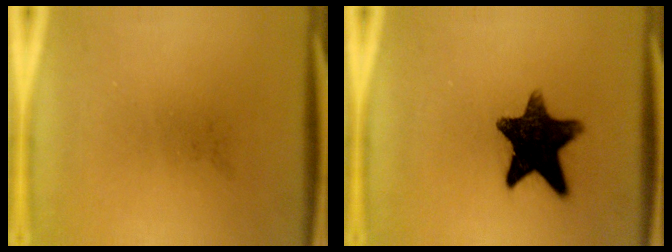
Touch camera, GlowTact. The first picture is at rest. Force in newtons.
{"total": 12.9}